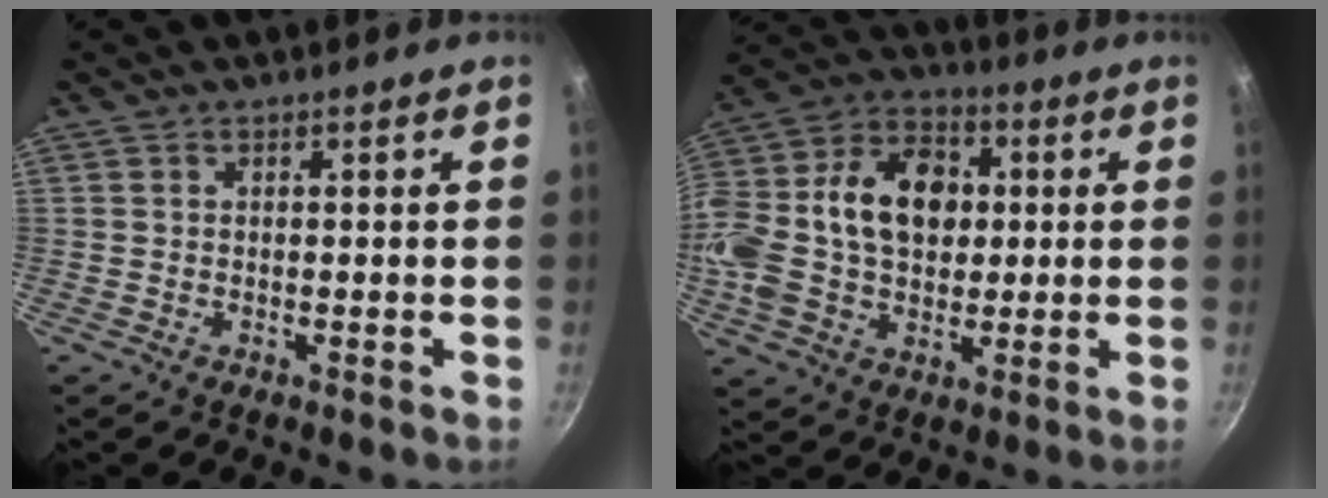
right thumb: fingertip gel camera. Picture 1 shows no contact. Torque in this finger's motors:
{"motor_torque": [2.13, 2.88, 1.17, -0.69, 0.21]}